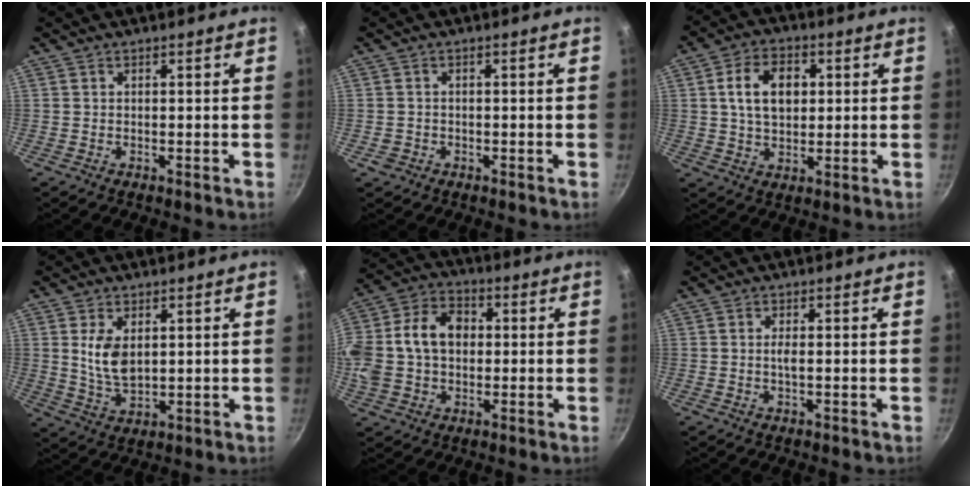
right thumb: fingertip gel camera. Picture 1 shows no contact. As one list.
[{"total": 1.8, "force": [-0.7, 1.6, 0.6], "torque": [-0.007, 0.005, -0.008]}, {"total": 10.1, "force": [1.9, 6.9, 7.1], "torque": [-0.105, 0.007, 0.028]}, {"total": 7.1, "force": [1.8, 4.1, 5.5], "torque": [-0.099, -0.021, 0.041]}, {"total": 17.0, "force": [1.1, 12.6, 11.4], "torque": [-0.221, 0.035, 0.009]}, {"total": 1.4, "force": [0.0, 0.3, 1.3], "torque": [-0.030, 0.000, -0.003]}]